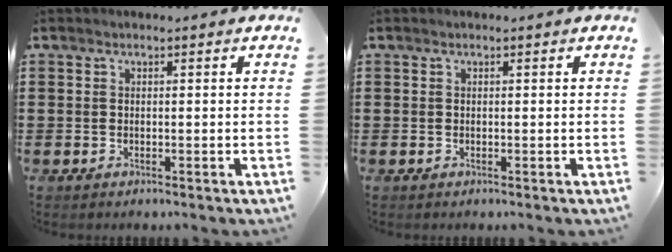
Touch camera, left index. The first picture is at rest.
{"total": 0.0}